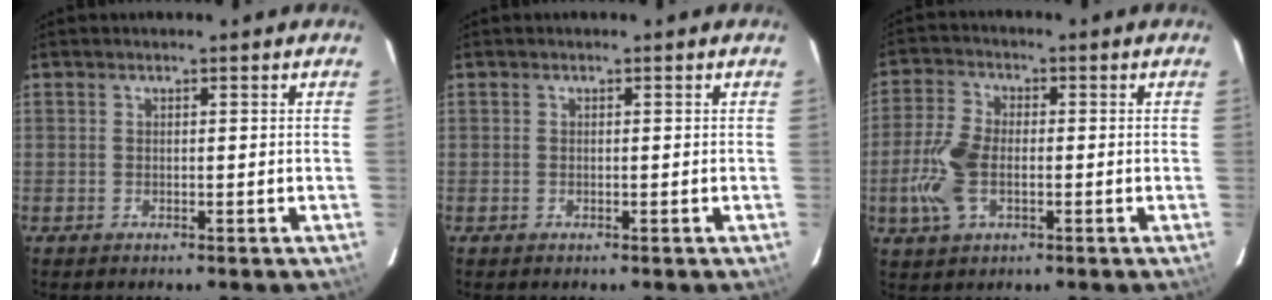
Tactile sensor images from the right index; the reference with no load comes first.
{"total": 0.0}
{"total": 8.8, "force": [-2.0, 5.1, 7.0], "torque": [-0.158, 0.003, -0.038]}